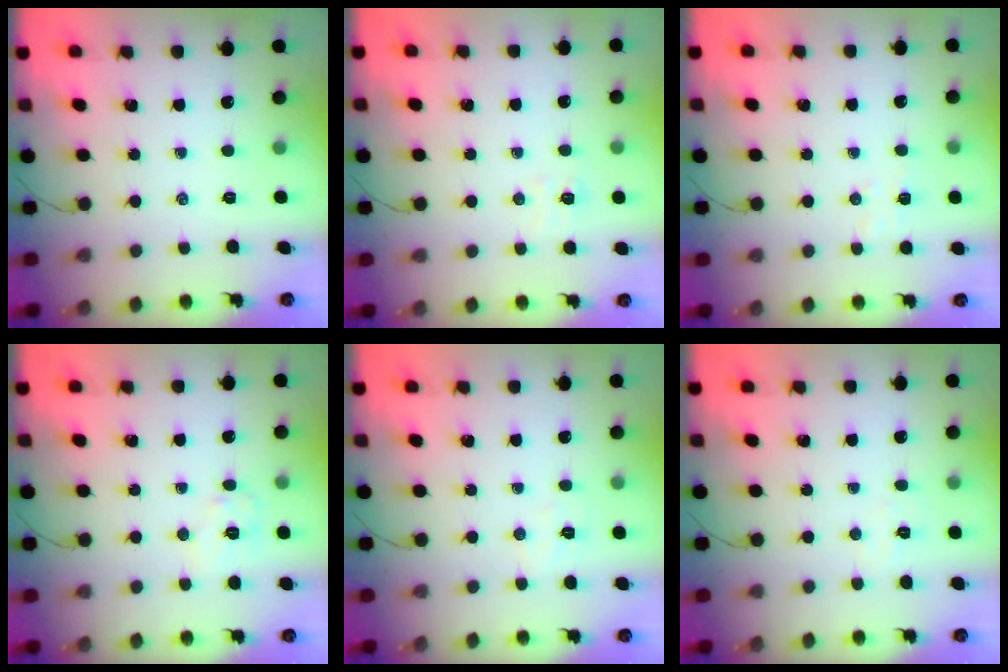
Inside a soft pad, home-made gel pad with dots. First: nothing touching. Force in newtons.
{"total": 5.1, "press": 5.1, "slide": 0.8}
{"total": 4.0, "press": 3.9, "slide": 0.6}
{"total": 7.2, "press": 7.2, "slide": 0.9}
{"total": 4.0, "press": 3.9, "slide": 0.9}
{"total": 2.7, "press": 2.6, "slide": 0.7}